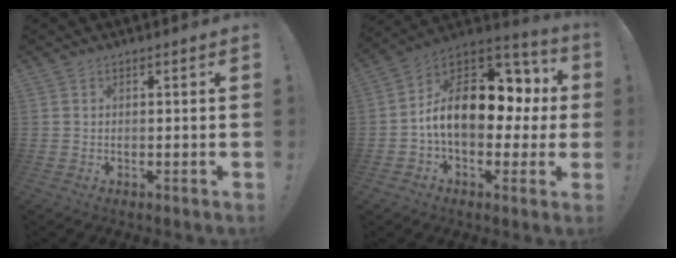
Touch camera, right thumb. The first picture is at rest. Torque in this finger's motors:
{"motor_torque": [2.52, 2.49, 0.27, 0.05, 0.33]}